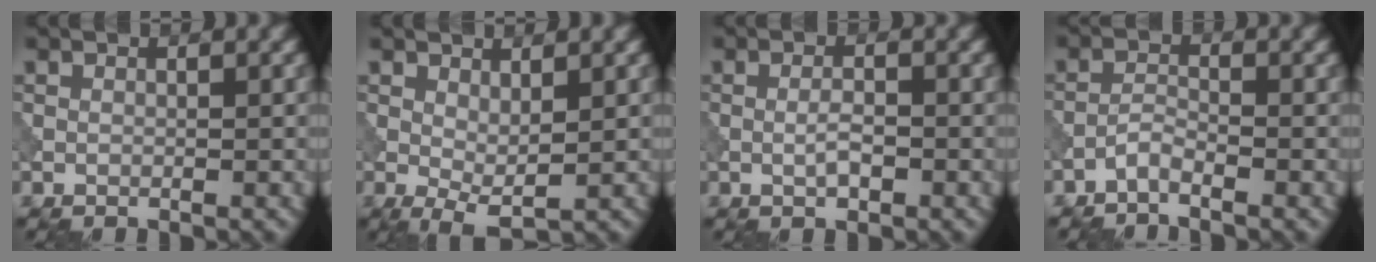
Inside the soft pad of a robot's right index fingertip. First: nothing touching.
{"total": 2.5, "force": [0.7, 0.9, 2.2], "torque": [-0.040, -0.004, 0.016]}
{"total": 1.7, "force": [-0.5, 0.5, 1.5], "torque": [-0.032, 0.001, -0.012]}
{"total": 1.5, "force": [-1.3, 0.2, 0.8], "torque": [-0.016, 0.005, -0.032]}